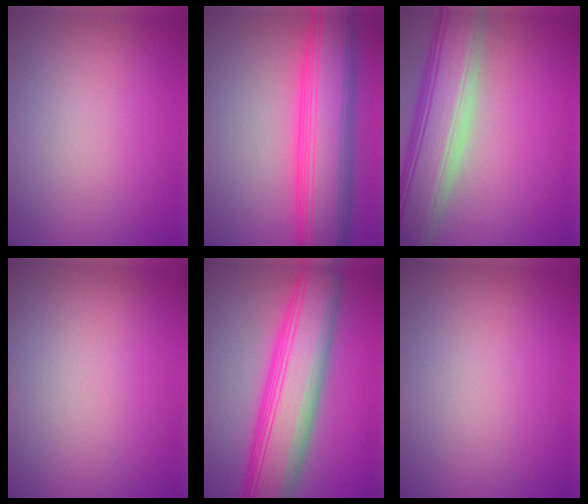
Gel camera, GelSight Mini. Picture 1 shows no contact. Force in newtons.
{"total": 10.4, "press": 10.4, "slide": 0.4}
{"total": 9.1, "press": 9.1, "slide": 0.5}
{"total": 0.0}
{"total": 10.5, "press": 10.5, "slide": 0.6}
{"total": 0.0}